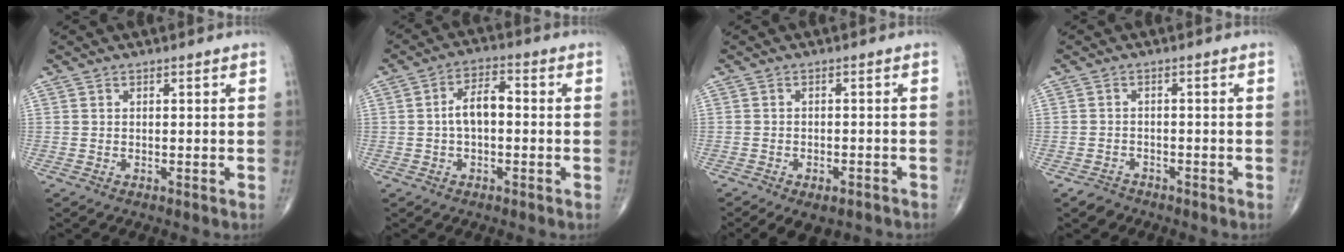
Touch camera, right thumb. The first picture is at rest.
{"total": 5.9, "force": [-0.4, 3.1, 5.0], "torque": [-0.084, 0.023, -0.015]}
{"total": 6.3, "force": [-4.5, 3.2, 3.1], "torque": [-0.037, 0.021, -0.060]}
{"total": 2.4, "force": [-1.9, 1.5, 0.1], "torque": [-0.003, 0.010, -0.033]}